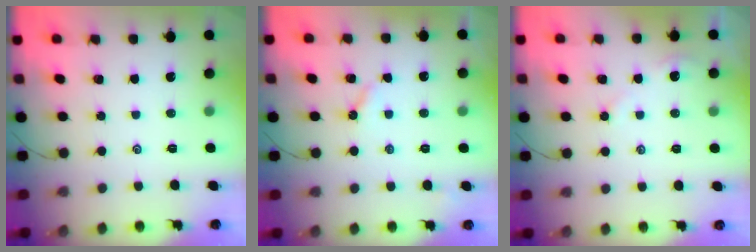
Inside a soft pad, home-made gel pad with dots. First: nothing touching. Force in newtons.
{"total": 3.2, "press": 3.2, "slide": 0.4}
{"total": 2.8, "press": 2.8, "slide": 0.4}